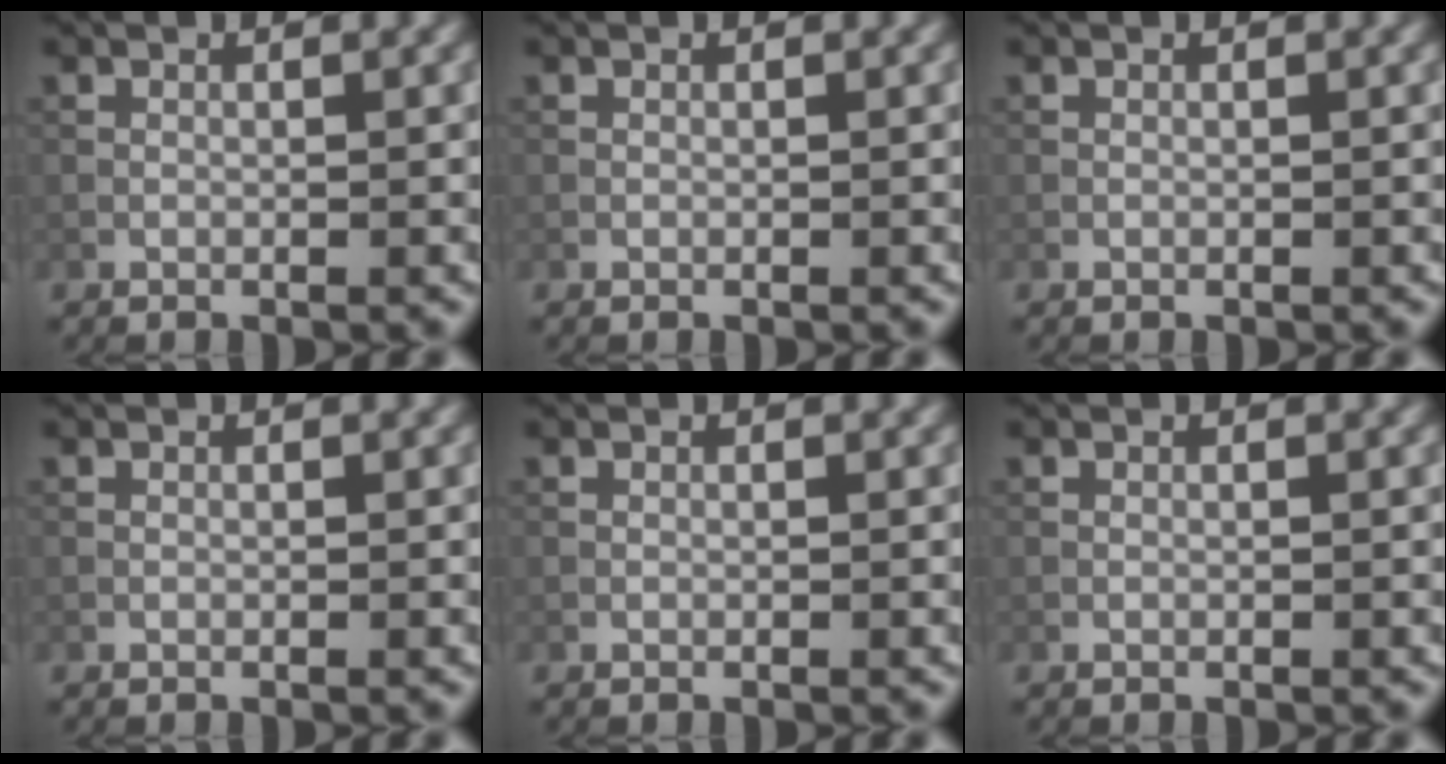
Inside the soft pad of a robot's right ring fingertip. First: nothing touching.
{"total": 0.0}
{"total": 0.0}
{"total": 0.0}
{"total": 0.0}
{"total": 0.0}